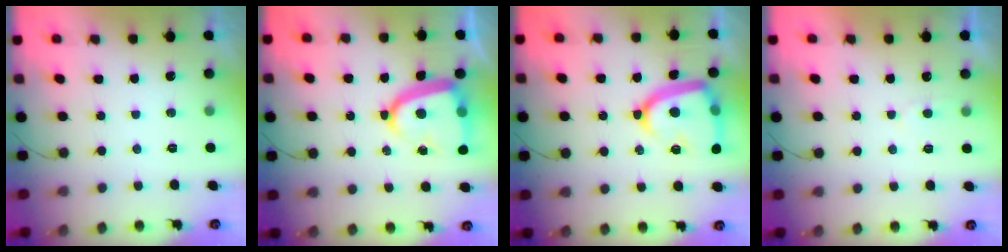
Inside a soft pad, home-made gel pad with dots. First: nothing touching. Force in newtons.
{"total": 14.9, "press": 14.8, "slide": 1.6}
{"total": 17.7, "press": 17.6, "slide": 1.7}
{"total": 3.4, "press": 3.3, "slide": 0.4}